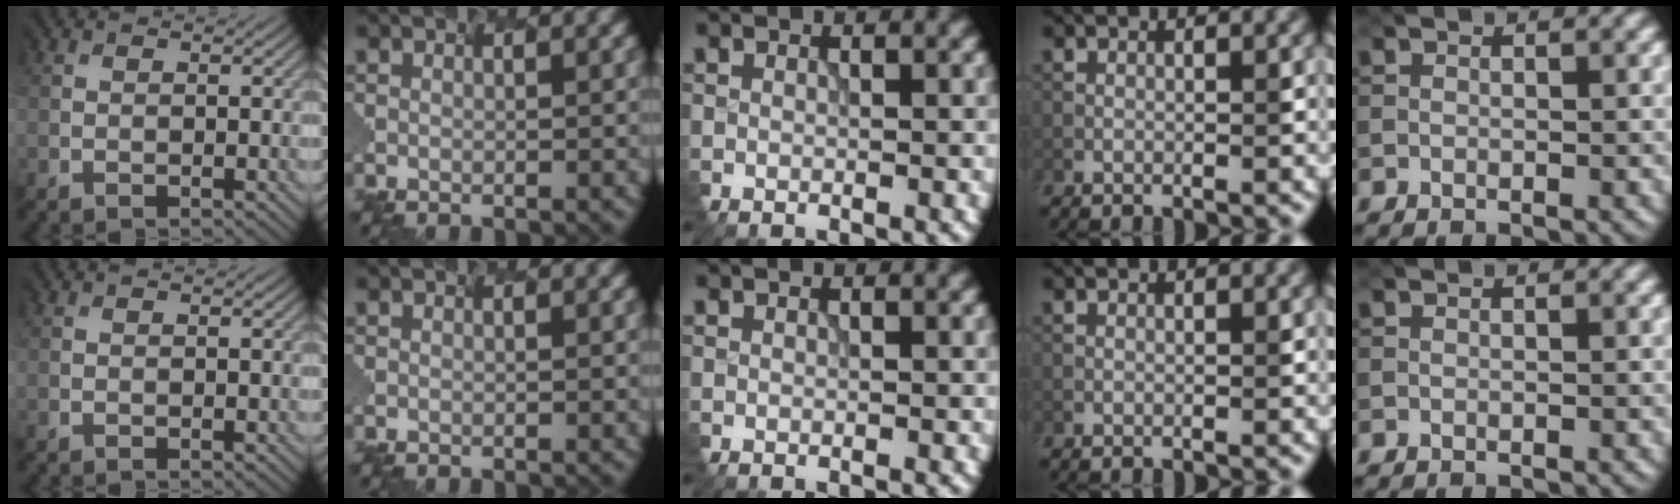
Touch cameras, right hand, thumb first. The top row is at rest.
{}